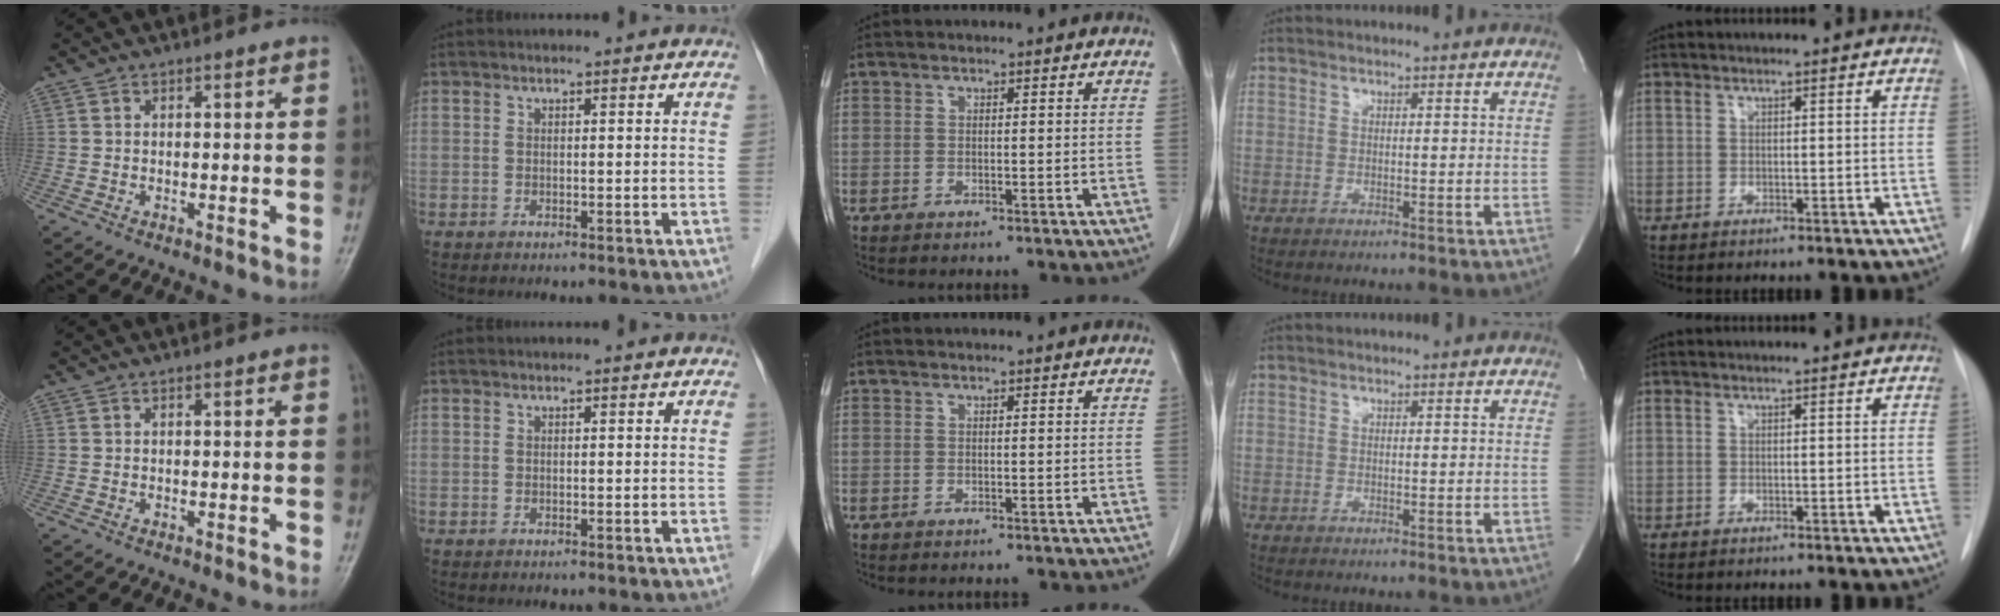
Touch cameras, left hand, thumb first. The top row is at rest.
{}